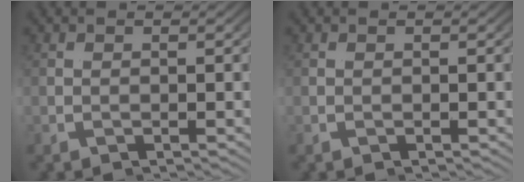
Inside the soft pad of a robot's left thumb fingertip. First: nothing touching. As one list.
[{"total": 0.0}]